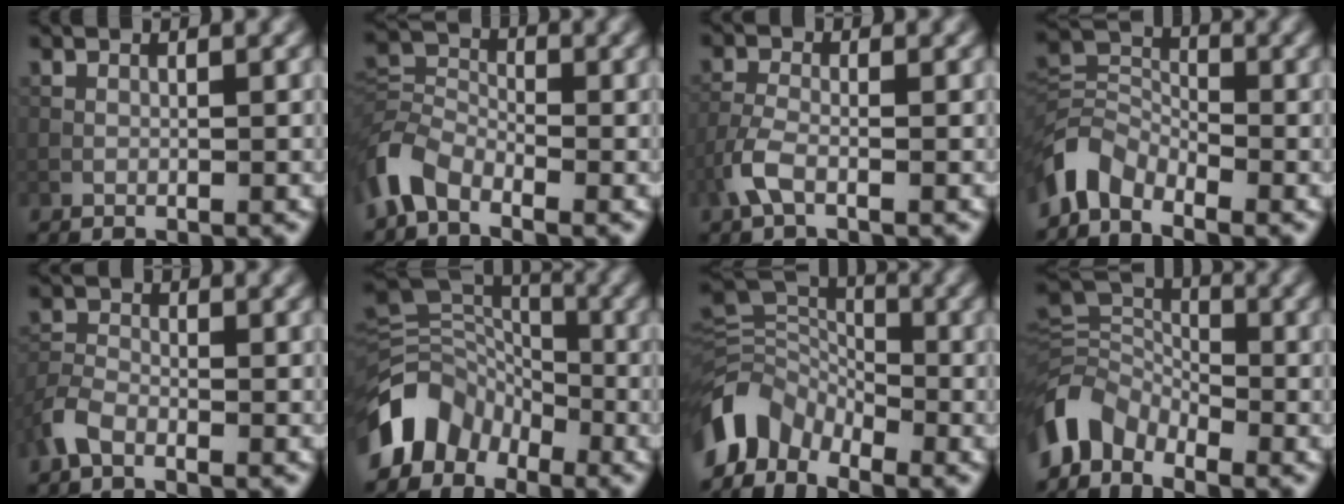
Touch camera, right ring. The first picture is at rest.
{"total": 5.0, "force": [-3.4, 2.6, 2.5], "torque": [-0.053, 0.000, -0.087]}
{"total": 2.6, "force": [-1.5, 1.0, 1.9], "torque": [-0.051, 0.001, -0.039]}
{"total": 4.8, "force": [-3.5, 2.6, 1.9], "torque": [-0.039, -0.001, -0.085]}
{"total": 2.7, "force": [-1.8, 1.3, 1.5], "torque": [-0.034, 0.004, -0.048]}
{"total": 7.9, "force": [-4.6, 5.4, 3.5], "torque": [-0.060, 0.001, -0.100]}
{"total": 6.3, "force": [-4.4, 3.6, 2.7], "torque": [-0.051, -0.006, -0.094]}
{"total": 5.7, "force": [-4.0, 3.3, 2.3], "torque": [-0.041, -0.003, -0.091]}